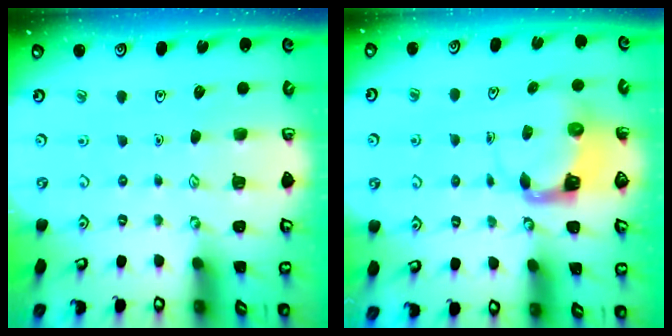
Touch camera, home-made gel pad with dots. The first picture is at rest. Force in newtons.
{"total": 3.9, "press": 3.8, "slide": 0.7}